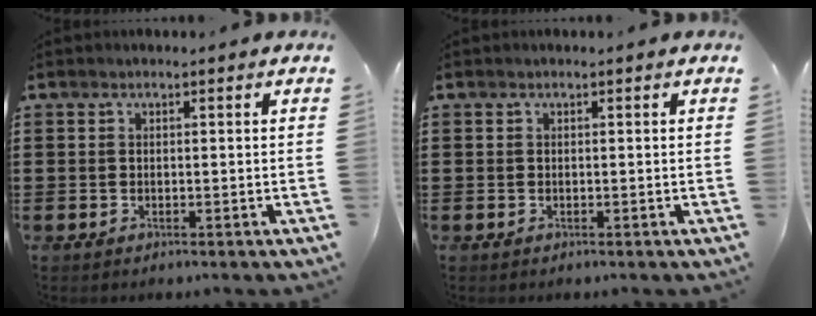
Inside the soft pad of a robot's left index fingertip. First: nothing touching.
{"total": 0.0}